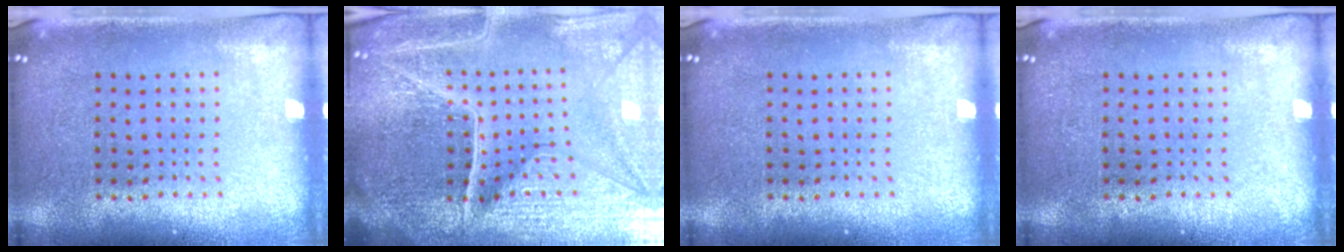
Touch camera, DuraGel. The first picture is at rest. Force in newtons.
{"total": 6.5, "press": 5.8, "slide": 3.1}
{"total": 0.0}
{"total": 0.0}